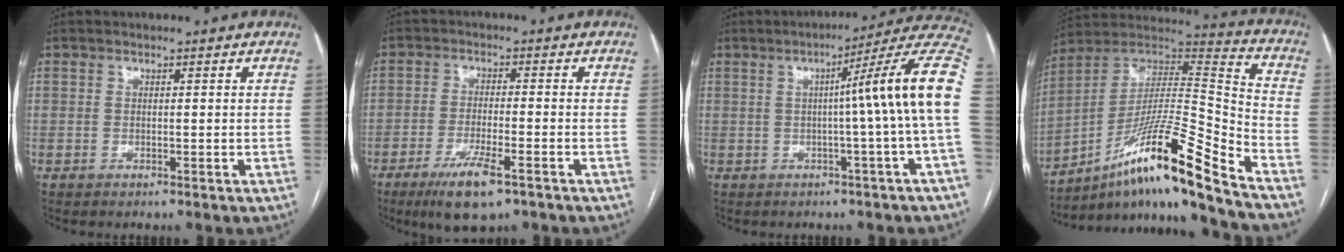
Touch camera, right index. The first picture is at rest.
{"total": 7.9, "force": [-4.8, 1.3, 6.2], "torque": [-0.117, -0.017, -0.080]}
{"total": 13.9, "force": [0.4, -2.2, 13.7], "torque": [-0.164, 0.025, -0.004]}
{"total": 19.5, "force": [-13.2, -0.9, 14.3], "torque": [-0.255, 0.017, -0.230]}